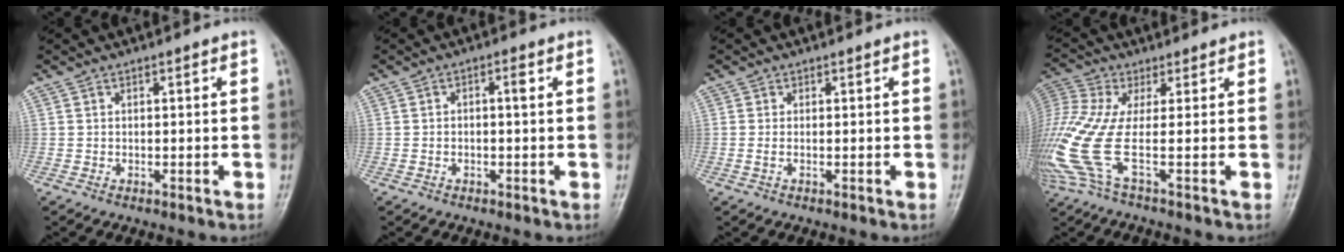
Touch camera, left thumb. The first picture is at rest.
{"total": 1.6, "force": [-0.1, 0.3, 1.6], "torque": [-0.031, 0.013, 0.000]}
{"total": 0.9, "force": [-0.1, 0.1, 0.8], "torque": [-0.025, 0.001, 0.000]}
{"total": 12.0, "force": [-2.2, 1.6, 11.6], "torque": [-0.309, 0.004, -0.056]}